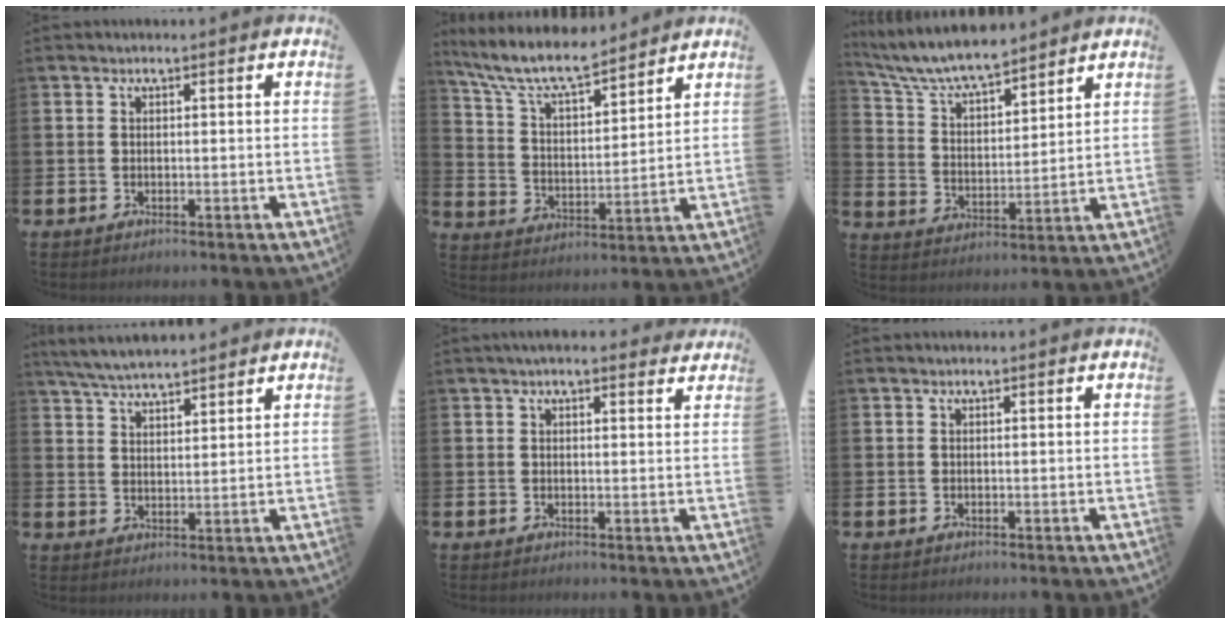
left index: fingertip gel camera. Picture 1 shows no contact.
{"total": 8.5, "force": [7.7, 1.6, 3.3], "torque": [-0.100, -0.043, 0.137]}
{"total": 7.3, "force": [6.9, 1.1, 2.1], "torque": [-0.076, -0.042, 0.122]}
{"total": 5.3, "force": [5.2, 0.5, 1.0], "torque": [-0.042, -0.020, 0.096]}
{"total": 2.7, "force": [2.5, 0.6, 0.8], "torque": [-0.011, -0.006, 0.044]}
{"total": 0.0}